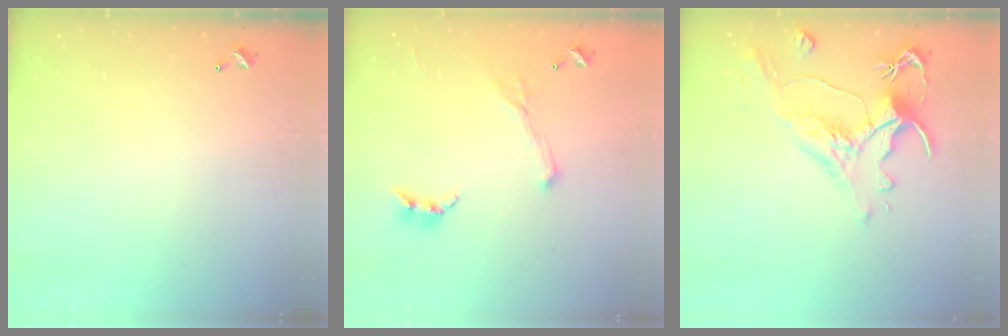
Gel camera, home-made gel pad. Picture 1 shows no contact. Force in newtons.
{"total": 1.1, "press": 0.6, "slide": 0.9}
{"total": 1.6, "press": 0.0, "slide": 1.6}